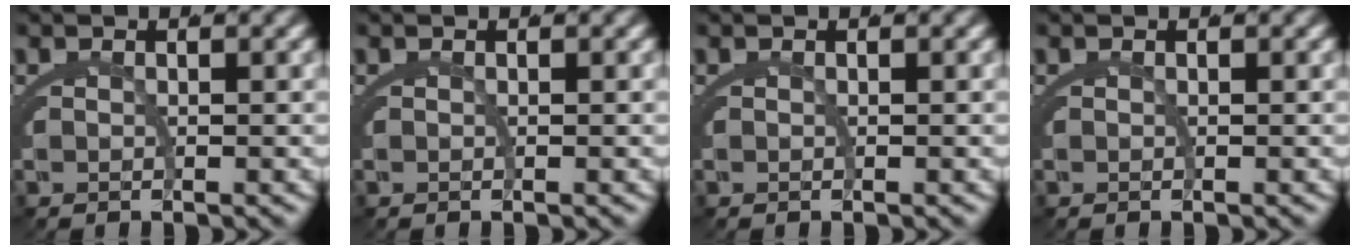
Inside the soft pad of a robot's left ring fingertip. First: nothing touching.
{"total": 0.0}
{"total": 0.0}
{"total": 0.0}